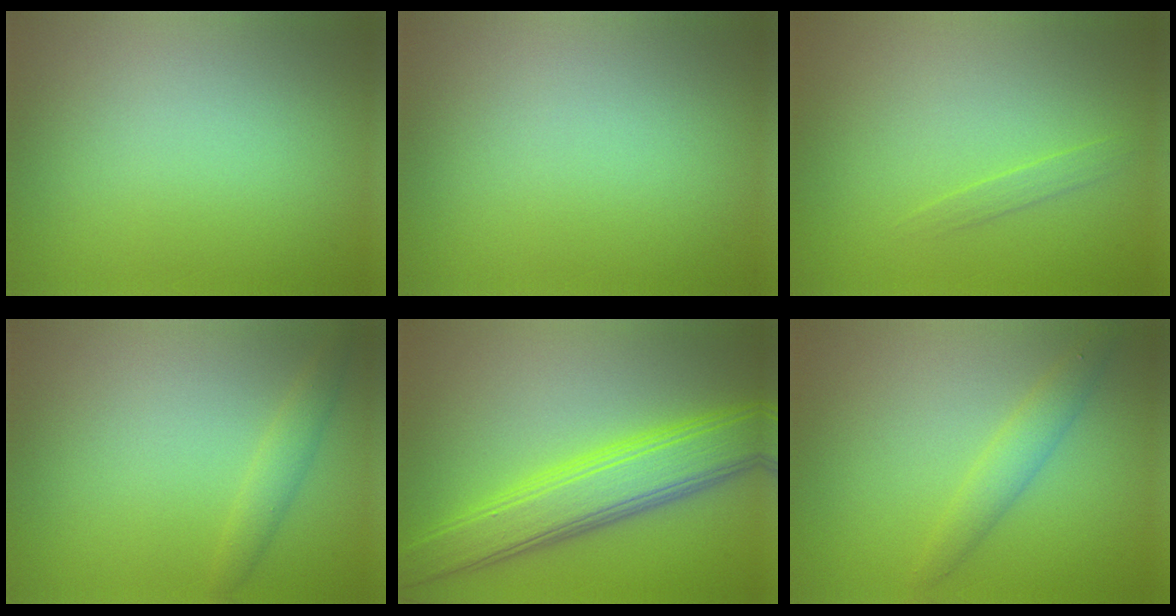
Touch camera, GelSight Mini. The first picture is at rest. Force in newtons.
{"total": 0.0}
{"total": 0.8, "press": 0.8, "slide": 0.1}
{"total": 1.6, "press": 1.6, "slide": 0.0}
{"total": 6.7, "press": 6.7, "slide": 0.4}
{"total": 2.2, "press": 2.2, "slide": 0.1}